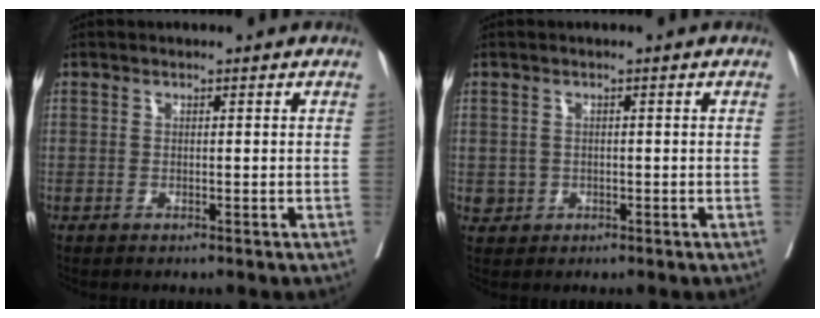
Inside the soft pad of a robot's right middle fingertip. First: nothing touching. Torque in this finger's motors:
{"motor_torque": [0.20, -0.11, 0.02, 0.00]}